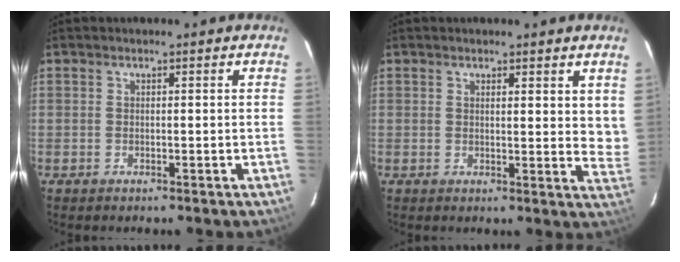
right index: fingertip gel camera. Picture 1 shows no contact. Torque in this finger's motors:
{"motor_torque": [0.04, 0.13, 0.06, 0.00]}